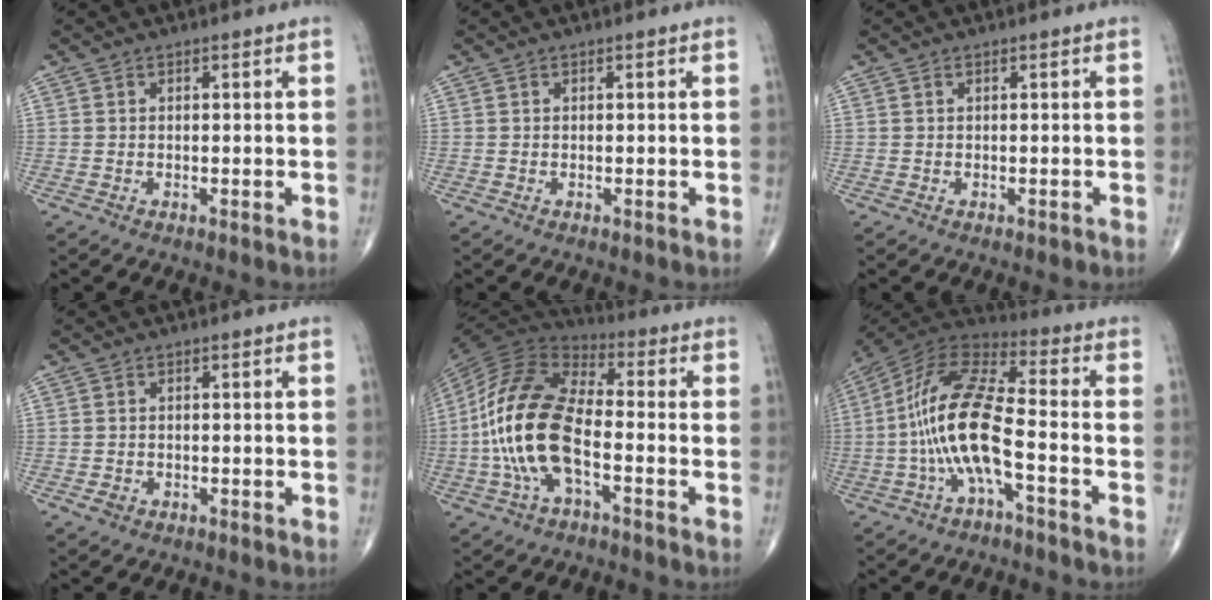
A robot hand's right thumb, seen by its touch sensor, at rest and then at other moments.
{"total": 0.0}
{"total": 0.5, "force": [-0.1, 0.3, 0.4], "torque": [-0.006, -0.001, -0.001]}
{"total": 1.4, "force": [-0.6, 1.2, 0.6], "torque": [-0.007, 0.005, -0.008]}
{"total": 17.9, "force": [-3.7, 8.5, 15.3], "torque": [-0.312, 0.032, -0.076]}
{"total": 15.8, "force": [-3.8, 5.0, 14.5], "torque": [-0.301, 0.048, -0.076]}